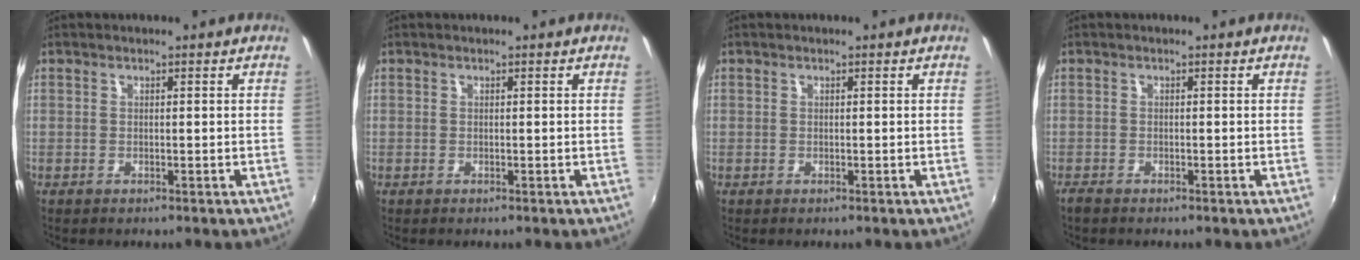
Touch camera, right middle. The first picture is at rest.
{"total": 0.0}
{"total": 0.0}
{"total": 1.4, "force": [-1.2, 0.4, 0.5], "torque": [-0.013, -0.004, -0.024]}